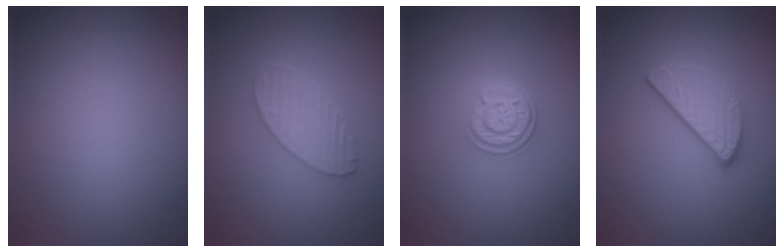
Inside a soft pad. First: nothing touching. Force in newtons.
{"total": 2.6, "press": 2.6, "slide": 0.2}
{"total": 2.9, "press": 2.4, "slide": 1.7}
{"total": 2.9, "press": 2.4, "slide": 1.6}